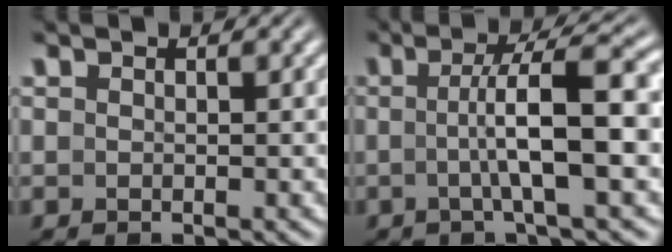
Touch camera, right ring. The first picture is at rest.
{"total": 5.6, "force": [-0.5, 0.2, 5.6], "torque": [-0.080, 0.006, -0.008]}